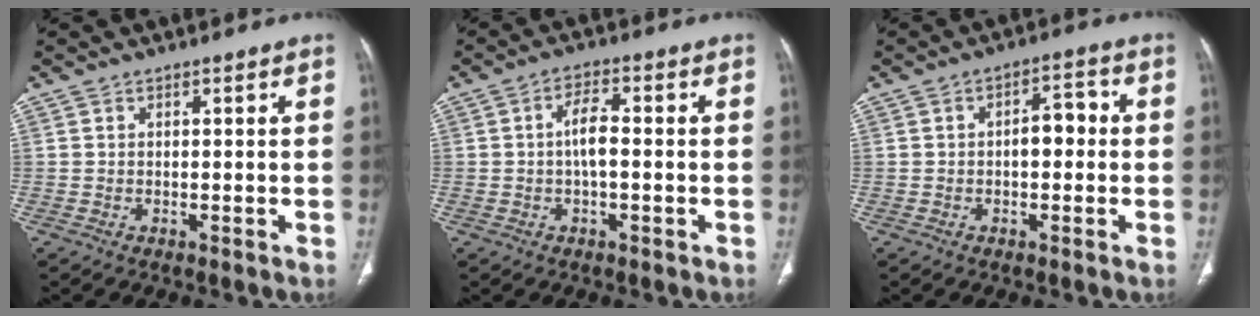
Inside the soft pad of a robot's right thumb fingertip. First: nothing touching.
{"total": 4.8, "force": [-0.3, 2.0, 4.4], "torque": [-0.086, 0.010, -0.010]}
{"total": 5.1, "force": [-0.2, 2.9, 4.2], "torque": [-0.046, 0.019, -0.011]}